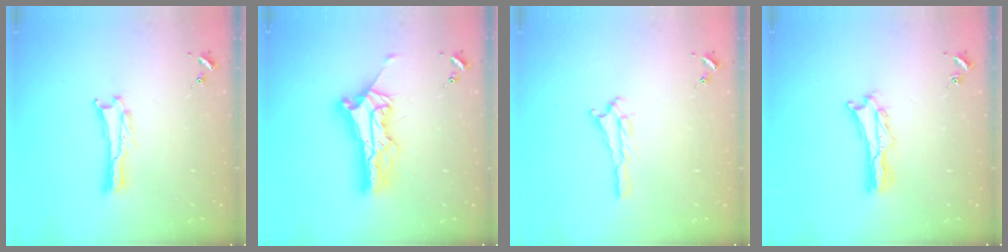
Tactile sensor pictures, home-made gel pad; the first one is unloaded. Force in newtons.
{"total": 10.8, "press": 10.8, "slide": 0.9}
{"total": 1.5, "press": 1.4, "slide": 0.2}
{"total": 2.1, "press": 2.1, "slide": 0.3}